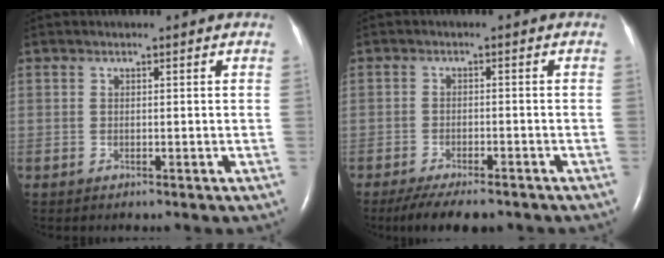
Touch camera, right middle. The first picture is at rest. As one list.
[{"total": 8.9, "force": [-7.2, 2.4, 4.7], "torque": [-0.069, -0.011, -0.108]}]